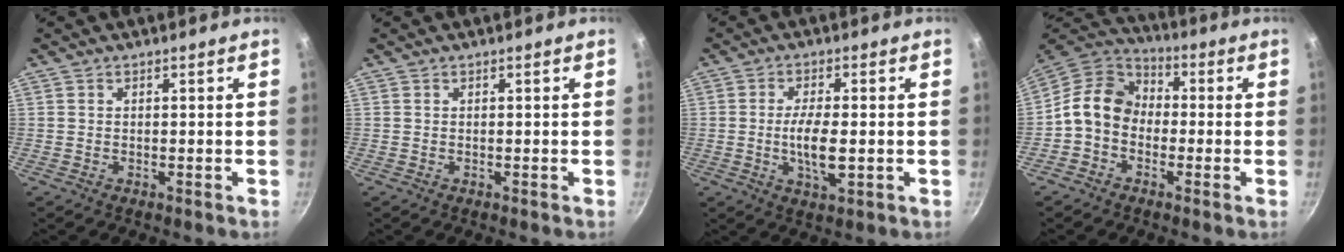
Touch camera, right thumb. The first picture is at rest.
{"total": 0.0}
{"total": 6.9, "force": [-0.9, 2.3, 6.4], "torque": [-0.123, -0.002, -0.017]}
{"total": 11.2, "force": [-1.3, 9.0, 6.5], "torque": [-0.091, 0.041, -0.049]}